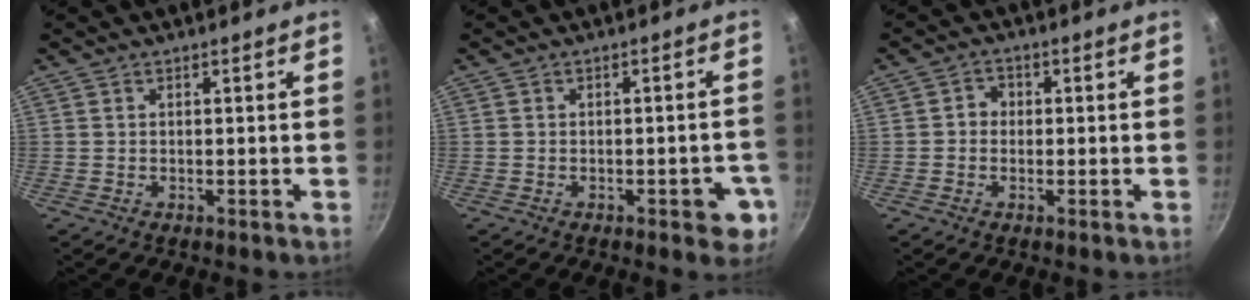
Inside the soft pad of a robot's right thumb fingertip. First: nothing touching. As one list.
[{"total": 5.9, "force": [-2.3, 2.7, 4.7], "torque": [-0.032, 0.015, -0.025]}, {"total": 2.6, "force": [-0.3, 2.3, 1.1], "torque": [-0.002, 0.009, -0.011]}]